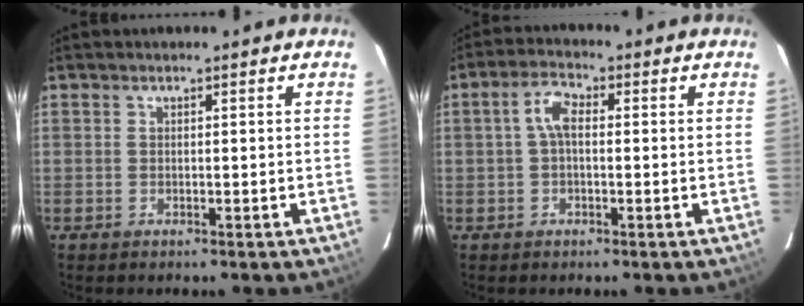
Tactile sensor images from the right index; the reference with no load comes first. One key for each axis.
{"total": 4.0, "fx": 0.1, "fy": 2.1, "fz": 3.4, "tx": -0.070, "ty": 0.015, "tz": 0.002}